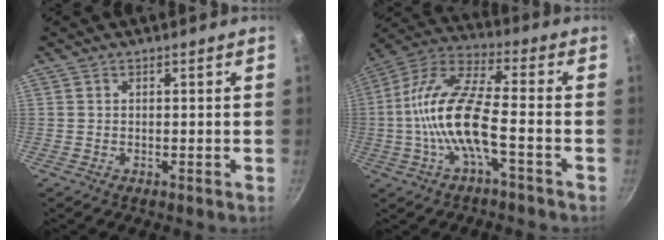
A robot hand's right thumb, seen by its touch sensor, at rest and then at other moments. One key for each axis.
{"total": 14.7, "fx": -3.6, "fy": 5.0, "fz": 13.4, "tx": -0.269, "ty": 0.041, "tz": -0.084}